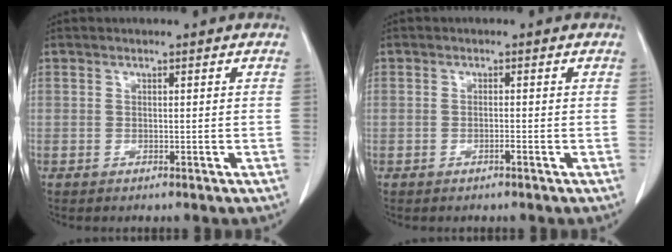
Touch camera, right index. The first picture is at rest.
{"total": 0.7, "force": [-0.4, 0.0, 0.6], "torque": [-0.012, 0.001, -0.006]}